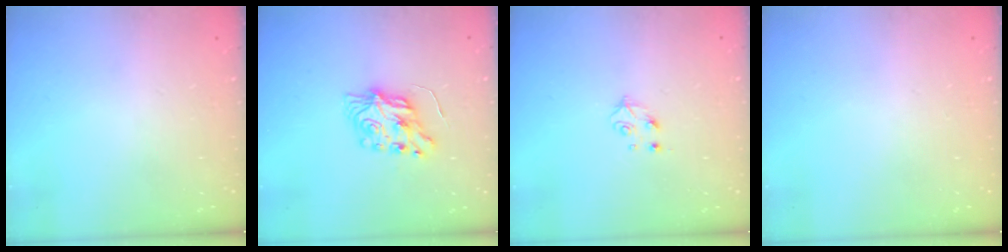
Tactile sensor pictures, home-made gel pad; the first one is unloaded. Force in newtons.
{"total": 7.3, "press": 7.3, "slide": 0.2}
{"total": 4.2, "press": 4.1, "slide": 0.6}
{"total": 0.0}